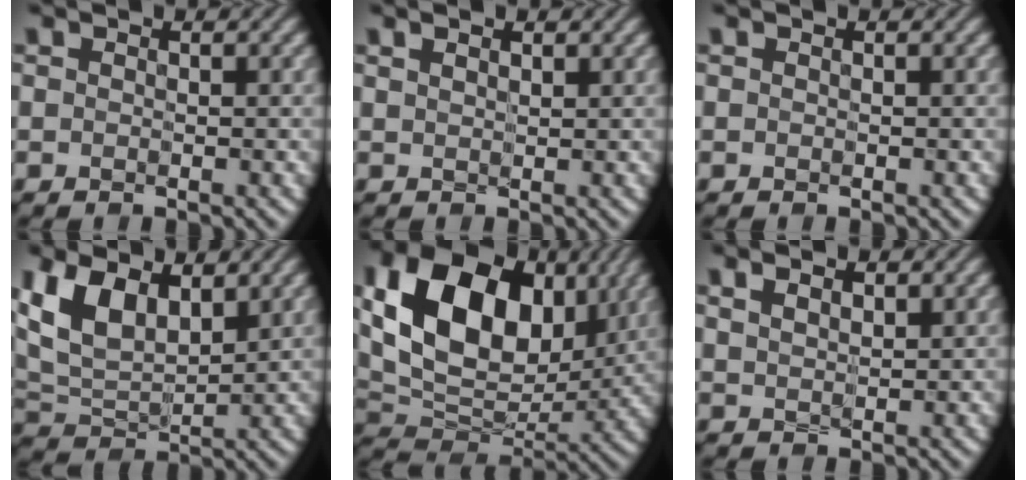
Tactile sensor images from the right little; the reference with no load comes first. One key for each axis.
{"total": 1.5, "fx": 1.0, "fy": 0.6, "fz": 1.0, "tx": -0.011, "ty": 0.008, "tz": 0.009}
{"total": 0.0}
{"total": 7.1, "fx": 2.8, "fy": 4.1, "fz": 5.0, "tx": -0.114, "ty": -0.001, "tz": 0.052}
{"total": 14.6, "fx": 4.0, "fy": 9.9, "fz": 9.9, "tx": -0.187, "ty": 0.013, "tz": 0.077}
{"total": 2.5, "fx": 1.5, "fy": 1.1, "fz": 1.7, "tx": -0.027, "ty": 0.012, "tz": 0.017}